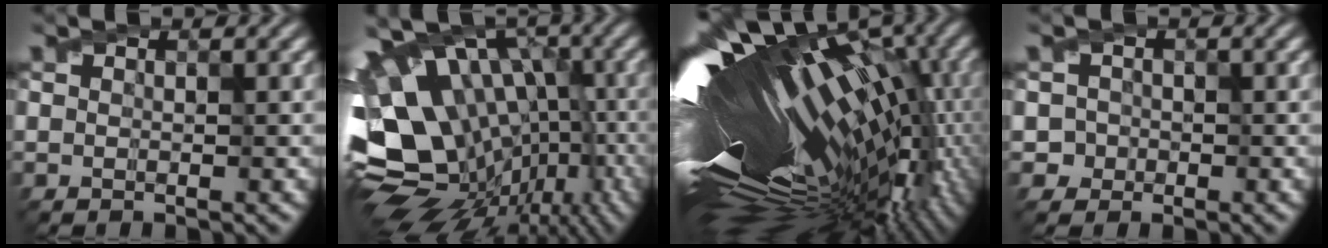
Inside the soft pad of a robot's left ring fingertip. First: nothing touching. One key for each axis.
{"total": 16.6, "fx": -2.7, "fy": 11.4, "fz": 11.7, "tx": -0.181, "ty": -0.013, "tz": -0.003}
{"total": 17.8, "fx": 1.3, "fy": 7.3, "fz": 16.2, "tx": -0.282, "ty": -0.027, "tz": 0.064}
{"total": 2.4, "fx": -0.5, "fy": 2.3, "fz": 0.3, "tx": 0.016, "ty": 0.019, "tz": -0.015}